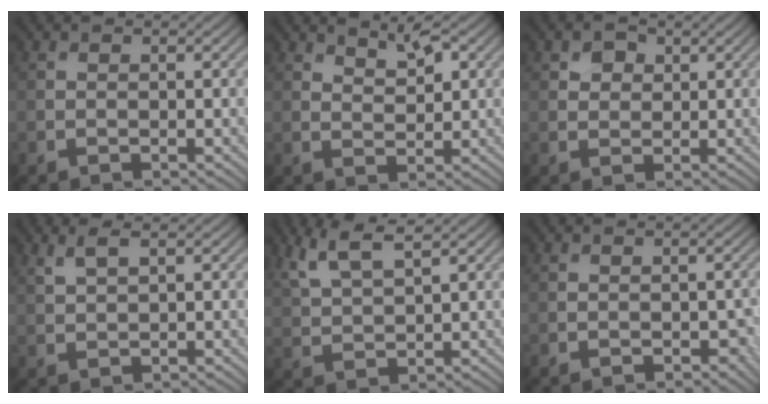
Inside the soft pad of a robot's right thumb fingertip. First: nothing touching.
{"total": 3.1, "force": [2.2, 1.2, 1.9], "torque": [-0.028, -0.010, 0.047]}
{"total": 2.3, "force": [1.1, 1.8, 1.1], "torque": [-0.021, 0.001, 0.018]}
{"total": 2.4, "force": [1.5, 0.5, 1.7], "torque": [-0.045, 0.004, 0.037]}
{"total": 5.8, "force": [3.9, 1.4, 4.1], "torque": [-0.103, 0.008, 0.087]}
{"total": 1.3, "force": [-0.5, 0.9, 0.8], "torque": [-0.015, -0.009, -0.005]}